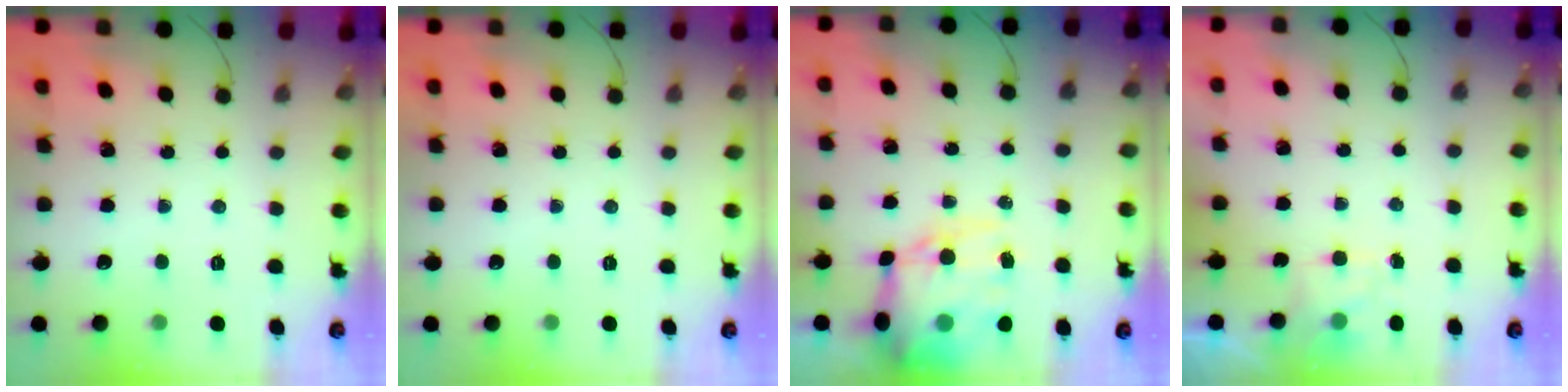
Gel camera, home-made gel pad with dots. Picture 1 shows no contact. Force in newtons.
{"total": 0.0}
{"total": 16.9, "press": 16.4, "slide": 3.9}
{"total": 2.2, "press": 1.8, "slide": 1.3}